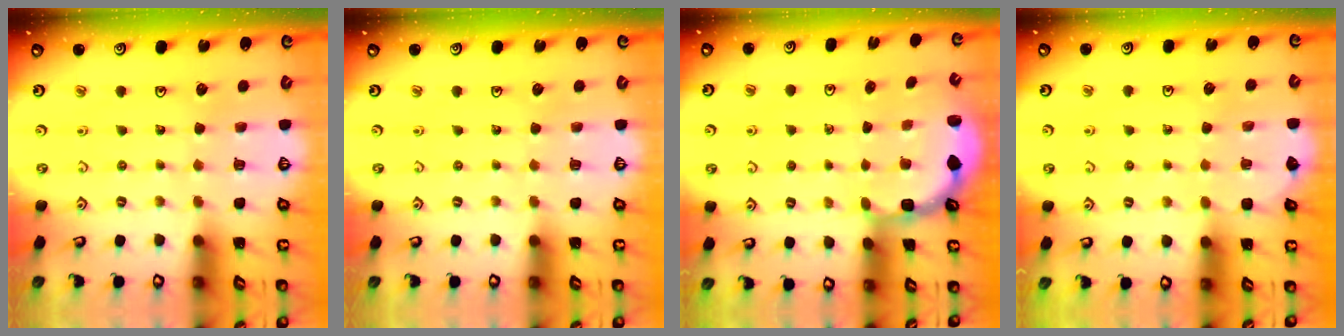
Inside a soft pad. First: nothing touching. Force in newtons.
{"total": 0.0}
{"total": 2.8, "press": 2.4, "slide": 1.4}
{"total": 3.9, "press": 3.9, "slide": 0.4}